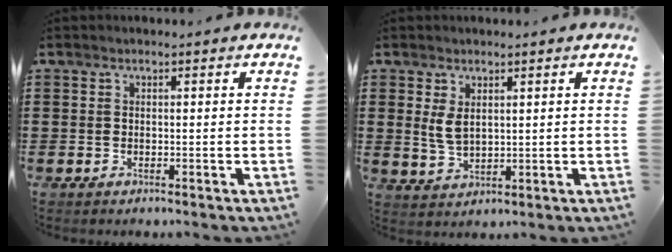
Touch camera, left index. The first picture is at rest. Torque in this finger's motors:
{"motor_torque": [0.30, 0.30, 0.13, 0.04]}